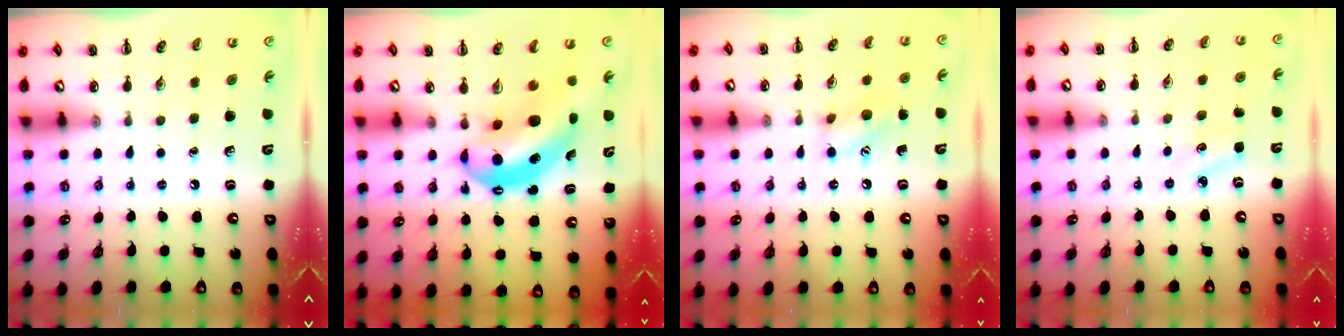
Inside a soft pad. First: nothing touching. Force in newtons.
{"total": 8.8, "press": 8.6, "slide": 1.9}
{"total": 8.9, "press": 8.9, "slide": 0.5}
{"total": 3.7, "press": 3.6, "slide": 0.9}